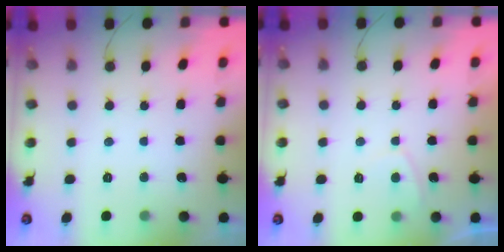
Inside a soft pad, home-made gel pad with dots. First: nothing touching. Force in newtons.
{"total": 1.9, "press": 1.9, "slide": 0.6}